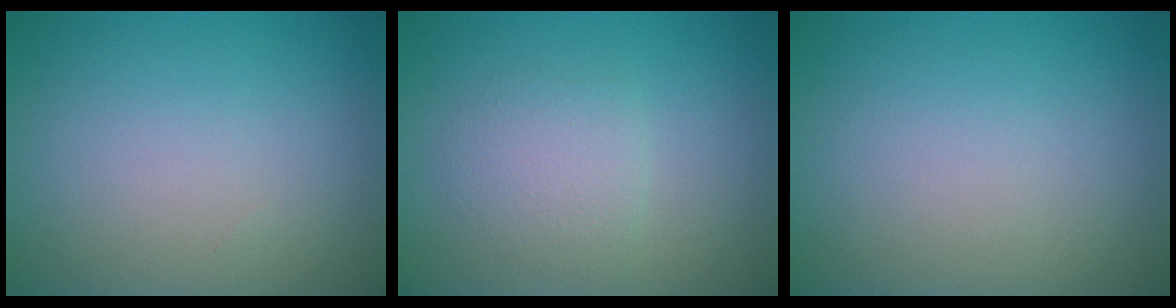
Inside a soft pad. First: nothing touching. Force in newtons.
{"total": 2.3, "press": 2.3, "slide": 0.1}
{"total": 0.0}